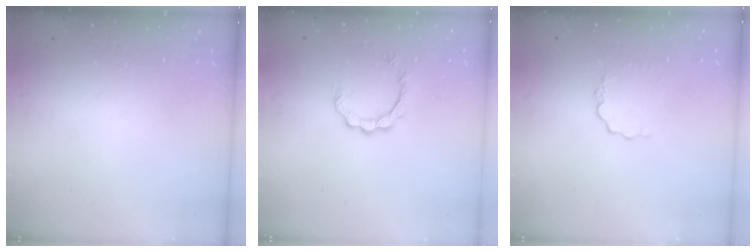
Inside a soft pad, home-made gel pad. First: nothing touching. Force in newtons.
{"total": 4.0, "press": 3.9, "slide": 0.3}
{"total": 3.3, "press": 3.3, "slide": 0.2}